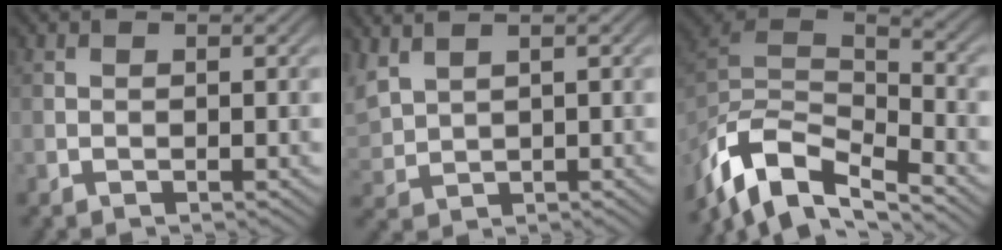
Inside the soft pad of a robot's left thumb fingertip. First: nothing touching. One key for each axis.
{"total": 3.7, "fx": 2.4, "fy": 1.8, "fz": 2.2, "tx": -0.071, "ty": 0.007, "tz": 0.054}
{"total": 12.3, "fx": -7.9, "fy": 4.7, "fz": 8.1, "tx": -0.181, "ty": -0.005, "tz": -0.147}